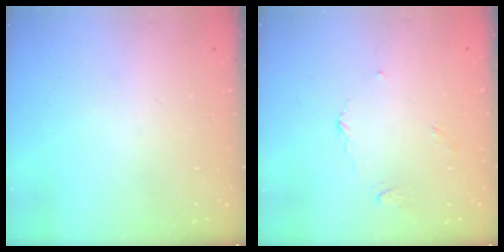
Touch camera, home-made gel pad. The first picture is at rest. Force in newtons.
{"total": 2.9, "press": 2.9, "slide": 0.3}